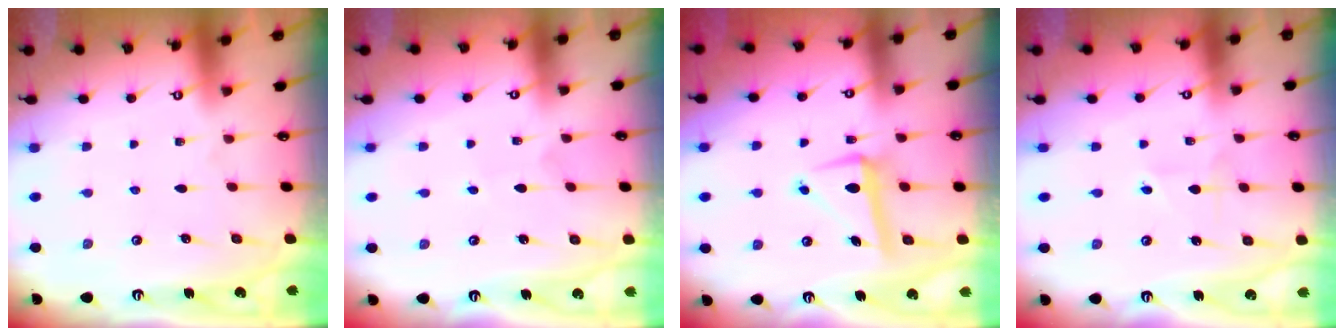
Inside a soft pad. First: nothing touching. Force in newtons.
{"total": 2.9, "press": 2.8, "slide": 0.2}
{"total": 7.8, "press": 7.7, "slide": 1.4}
{"total": 3.0, "press": 3.0, "slide": 0.4}